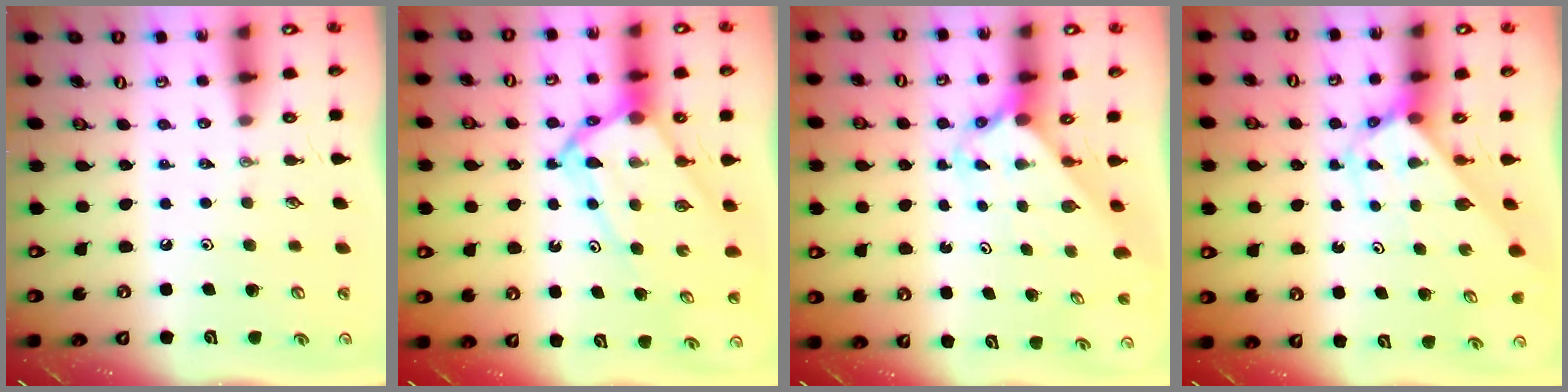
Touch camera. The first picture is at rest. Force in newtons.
{"total": 11.2, "press": 11.1, "slide": 1.1}
{"total": 2.4, "press": 2.4, "slide": 0.2}
{"total": 2.8, "press": 2.8, "slide": 0.1}